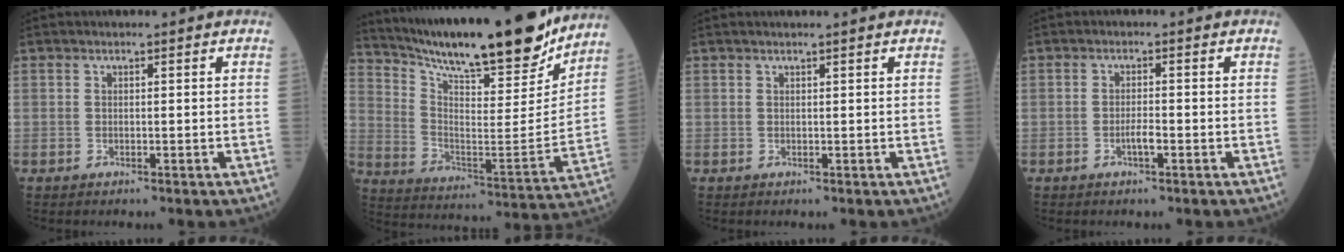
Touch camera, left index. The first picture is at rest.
{"total": 25.1, "force": [21.7, 3.1, 12.3], "torque": [-0.217, -0.043, 0.327]}
{"total": 1.4, "force": [1.2, -0.3, 0.7], "torque": [-0.011, 0.007, 0.022]}
{"total": 1.8, "force": [-0.9, 0.2, 1.6], "torque": [-0.030, 0.000, -0.017]}